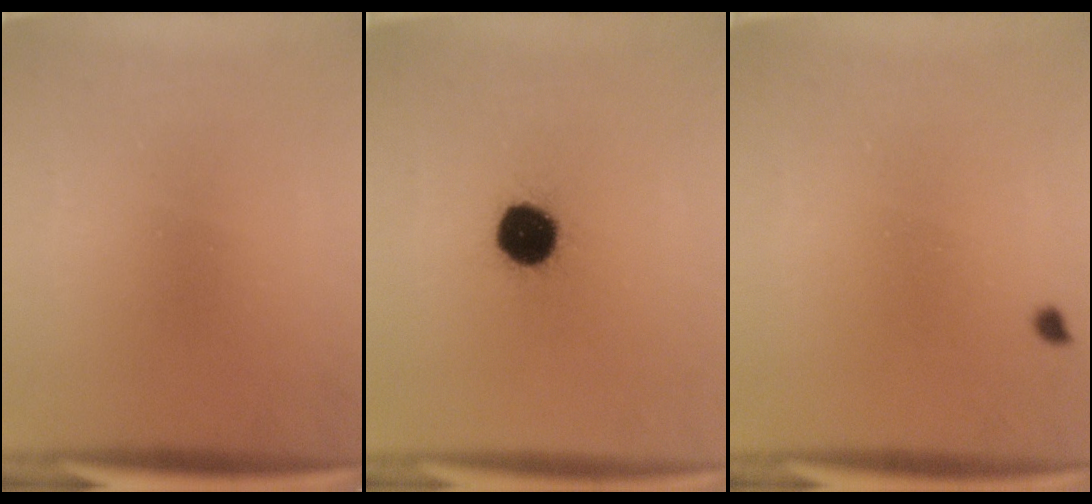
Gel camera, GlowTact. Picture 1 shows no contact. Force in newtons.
{"total": 11.4}
{"total": 0.7}